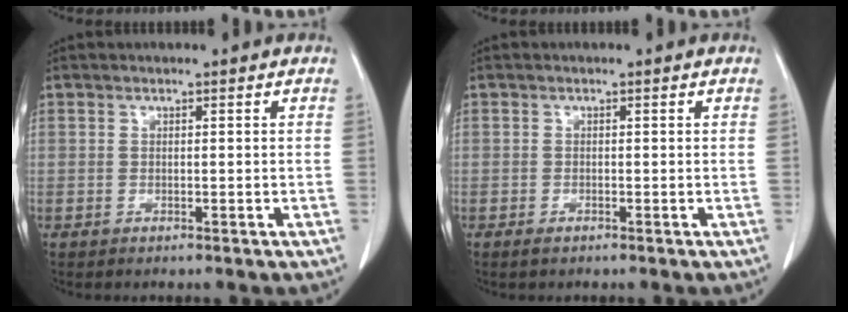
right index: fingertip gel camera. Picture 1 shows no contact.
{"total": 0.6, "force": [-0.4, 0.3, 0.3], "torque": [-0.001, 0.000, -0.007]}